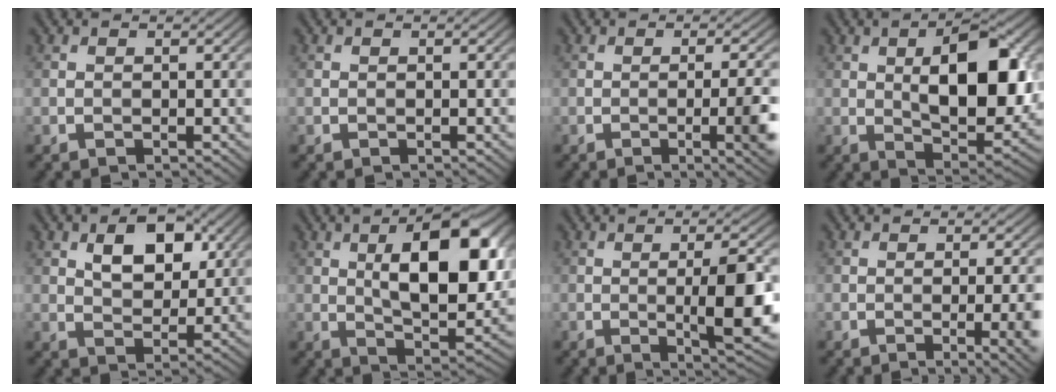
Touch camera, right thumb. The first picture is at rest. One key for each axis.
{"total": 0.0}
{"total": 6.0, "fx": -1.2, "fy": 1.4, "fz": 5.8, "tx": -0.082, "ty": -0.002, "tz": -0.015}
{"total": 12.1, "fx": 1.7, "fy": 5.6, "fz": 10.6, "tx": -0.160, "ty": -0.001, "tz": 0.031}
{"total": 6.8, "fx": 2.7, "fy": 3.8, "fz": 4.9, "tx": -0.080, "ty": -0.002, "tz": 0.042}
{"total": 13.5, "fx": 2.9, "fy": 5.8, "fz": 11.8, "tx": -0.170, "ty": -0.001, "tz": 0.042}
{"total": 7.9, "fx": -0.7, "fy": 1.7, "fz": 7.6, "tx": -0.122, "ty": -0.002, "tz": -0.011}
{"total": 6.3, "fx": -1.3, "fy": 1.8, "fz": 5.9, "tx": -0.072, "ty": -0.003, "tz": -0.009}